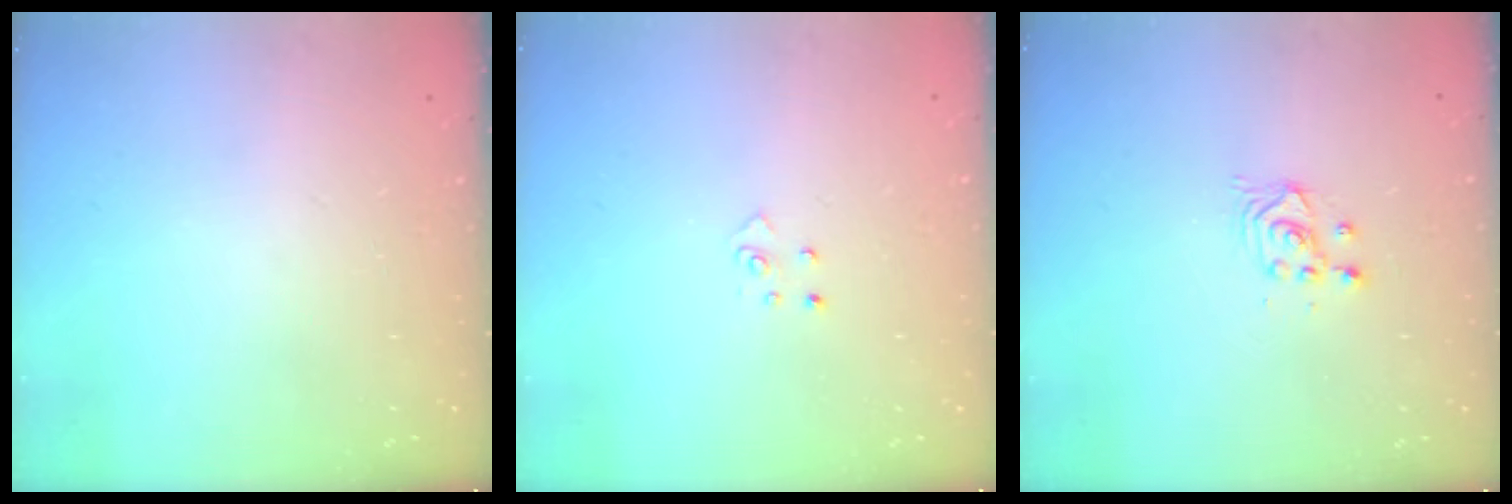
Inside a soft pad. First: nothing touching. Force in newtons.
{"total": 2.6, "press": 2.6, "slide": 0.3}
{"total": 2.4, "press": 2.4, "slide": 0.2}